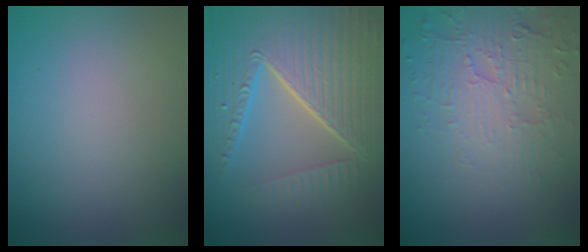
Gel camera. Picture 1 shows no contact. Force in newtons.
{"total": 10.3, "press": 6.7, "slide": 7.8}
{"total": 5.8, "press": 3.7, "slide": 4.4}